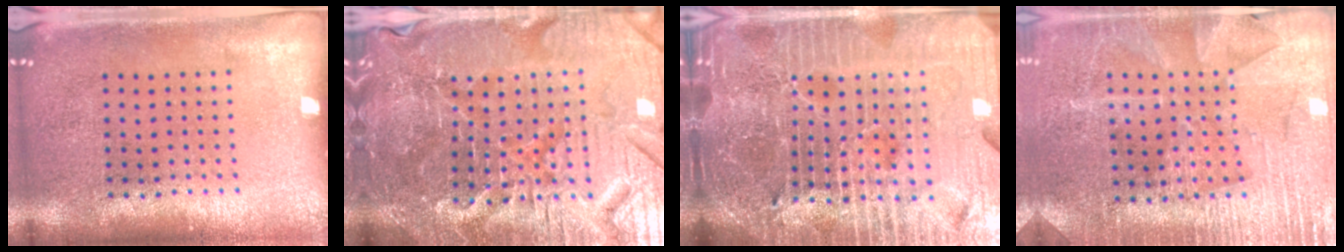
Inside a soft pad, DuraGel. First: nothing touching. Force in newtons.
{"total": 5.6, "press": 5.3, "slide": 1.7}
{"total": 7.3, "press": 6.3, "slide": 3.7}
{"total": 3.1, "press": 3.0, "slide": 0.5}